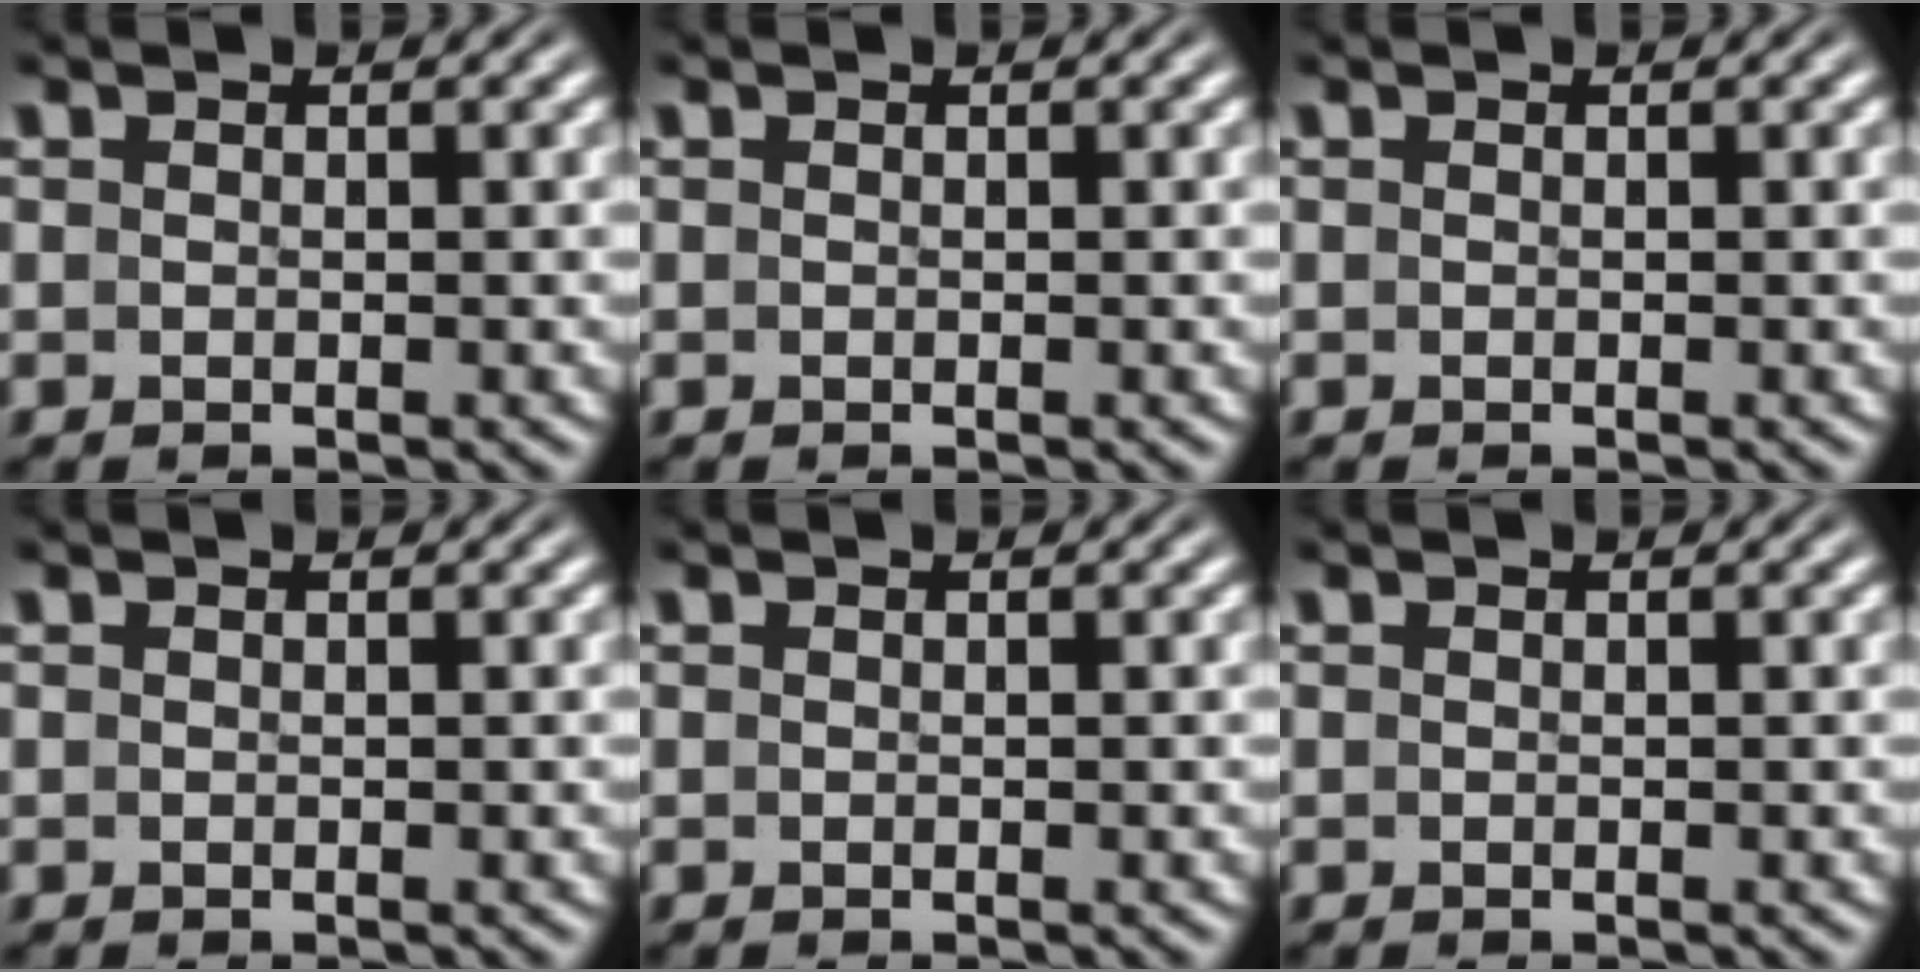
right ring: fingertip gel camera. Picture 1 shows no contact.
{"total": 0.0}
{"total": 0.0}
{"total": 0.0}
{"total": 0.0}
{"total": 0.0}